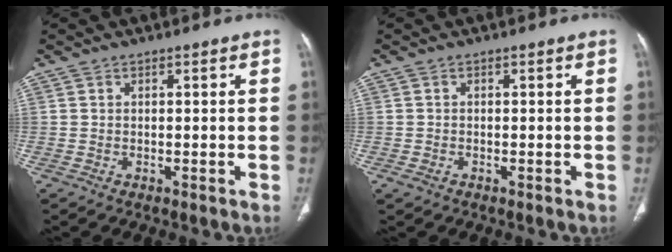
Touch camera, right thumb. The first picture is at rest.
{"total": 1.2, "force": [-0.6, 0.8, 0.6], "torque": [-0.014, 0.002, -0.009]}